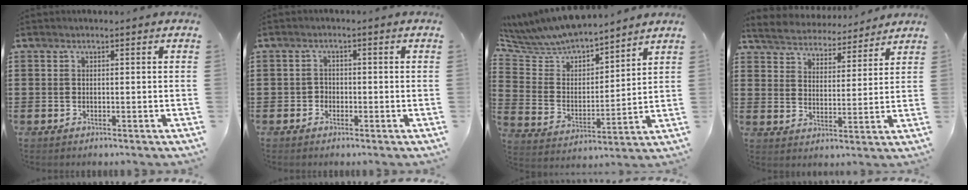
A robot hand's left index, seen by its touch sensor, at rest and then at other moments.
{"total": 1.3, "force": [-0.8, 1.0, 0.2], "torque": [-0.010, 0.003, -0.019]}
{"total": 7.1, "force": [6.9, 1.4, 0.9], "torque": [-0.061, -0.053, 0.118]}
{"total": 4.5, "force": [4.4, 0.0, -0.2], "torque": [-0.023, -0.036, 0.073]}